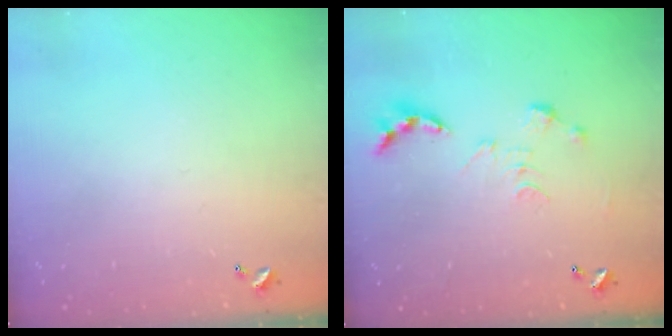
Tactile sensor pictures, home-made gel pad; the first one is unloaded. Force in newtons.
{"total": 0.0}